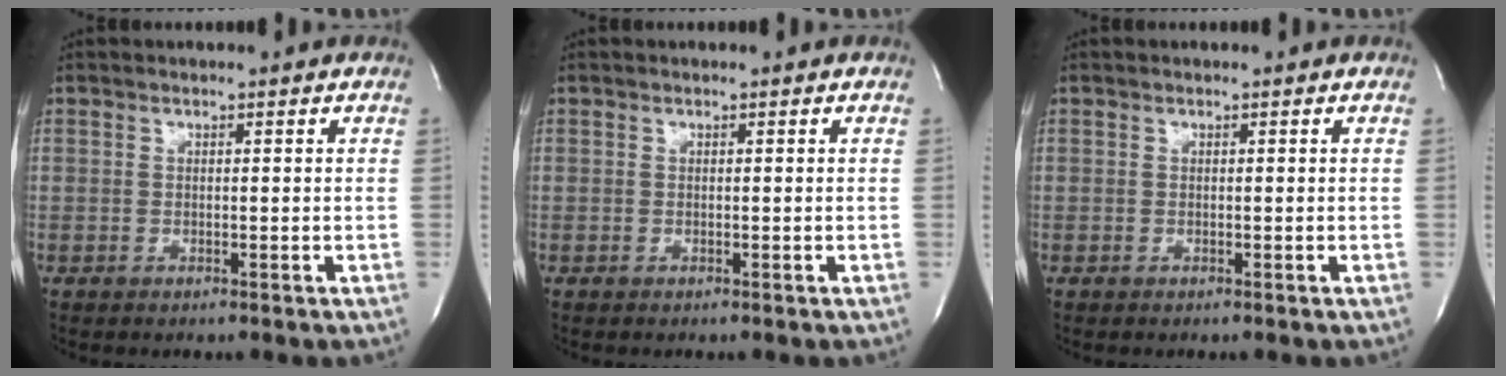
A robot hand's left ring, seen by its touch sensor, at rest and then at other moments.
{"total": 0.0}
{"total": 0.0}